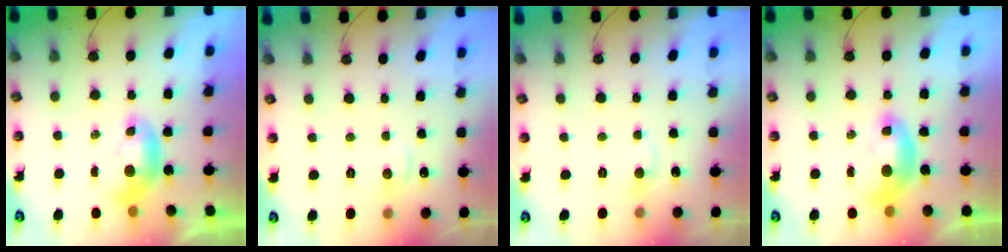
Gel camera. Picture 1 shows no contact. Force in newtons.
{"total": 1.0, "press": 0.4, "slide": 0.9}
{"total": 1.5, "press": 1.2, "slide": 0.9}
{"total": 2.4, "press": 2.3, "slide": 0.6}